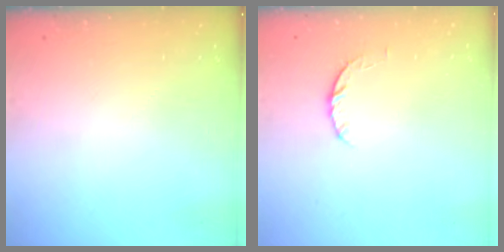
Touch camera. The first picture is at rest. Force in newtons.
{"total": 4.1, "press": 4.1, "slide": 0.6}